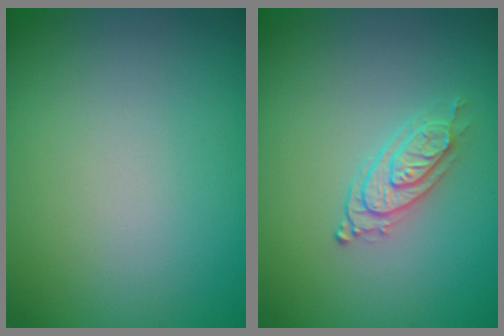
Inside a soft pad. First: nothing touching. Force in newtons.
{"total": 2.3, "press": 2.0, "slide": 1.1}